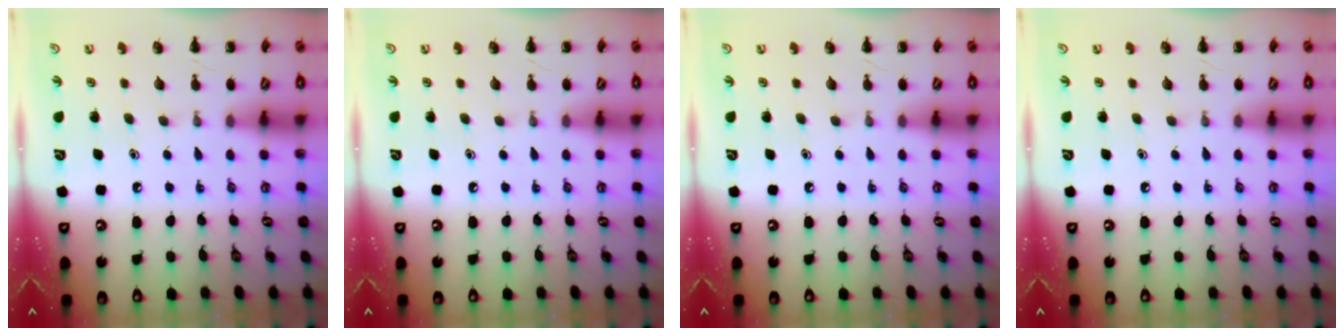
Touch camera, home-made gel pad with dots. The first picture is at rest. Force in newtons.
{"total": 0.0}
{"total": 0.0}
{"total": 0.0}